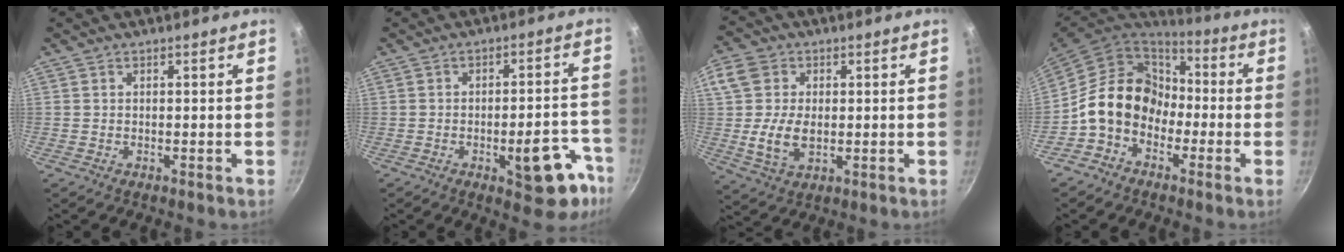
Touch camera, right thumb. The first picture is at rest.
{"total": 12.5, "force": [-5.8, 5.4, 9.7], "torque": [-0.064, 0.043, -0.070]}
{"total": 10.1, "force": [-0.1, 7.3, 7.0], "torque": [-0.120, -0.006, -0.007]}
{"total": 14.5, "force": [-3.1, 11.8, 7.9], "torque": [-0.100, 0.058, -0.073]}